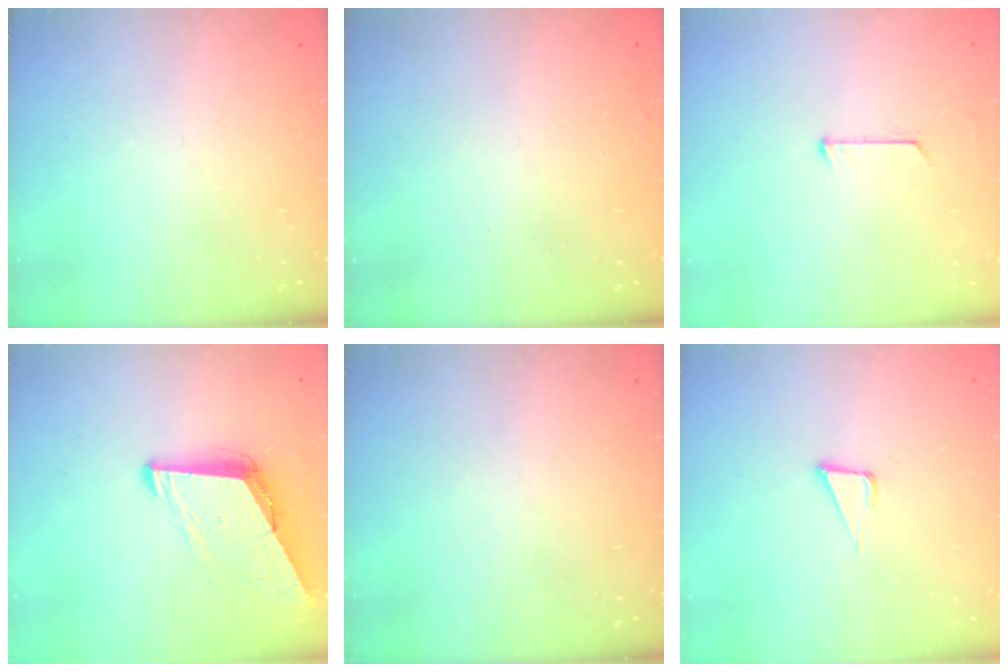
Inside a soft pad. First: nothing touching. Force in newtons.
{"total": 1.6, "press": 1.6, "slide": 0.1}
{"total": 5.3, "press": 5.3, "slide": 0.4}
{"total": 9.1, "press": 8.4, "slide": 3.7}
{"total": 0.0}
{"total": 4.8, "press": 3.8, "slide": 2.9}